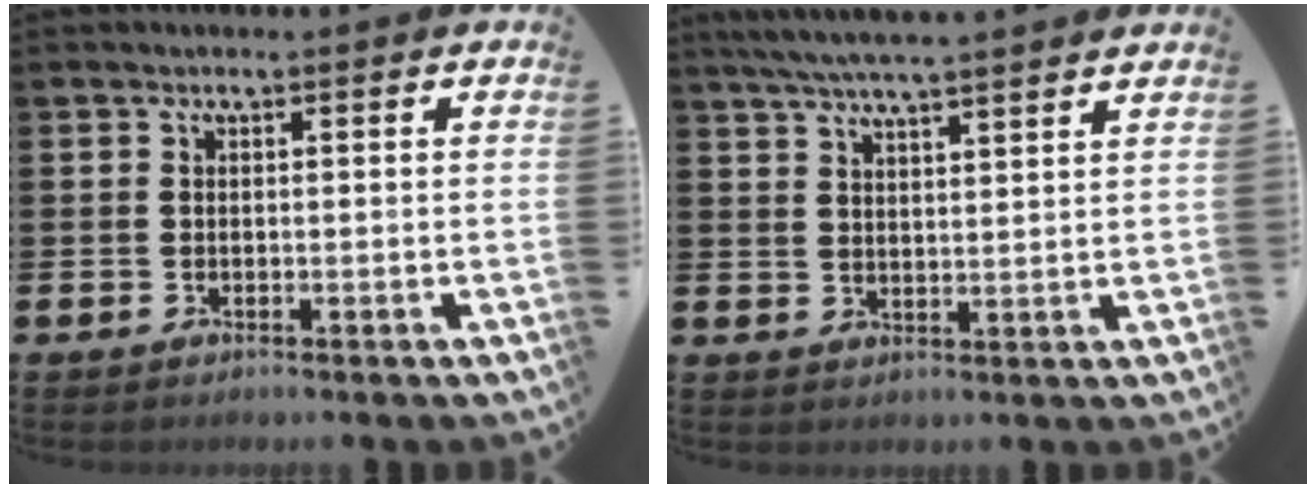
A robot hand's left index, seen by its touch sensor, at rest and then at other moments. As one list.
[{"total": 5.6, "force": [5.3, -0.4, 1.6], "torque": [-0.051, -0.021, 0.097]}]